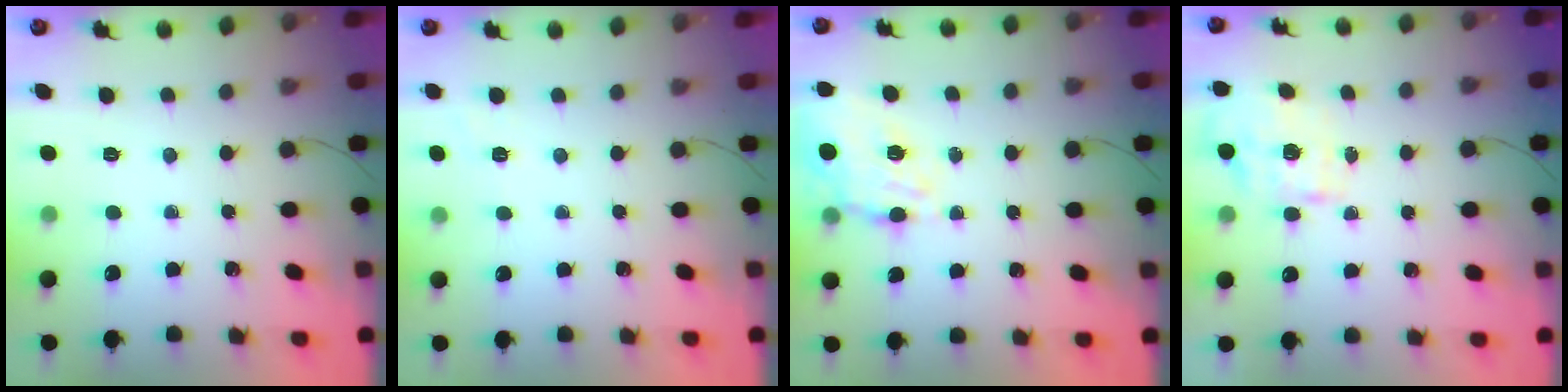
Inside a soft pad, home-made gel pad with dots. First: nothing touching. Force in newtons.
{"total": 2.0, "press": 1.2, "slide": 1.6}
{"total": 14.3, "press": 14.0, "slide": 2.9}
{"total": 1.9, "press": 1.6, "slide": 1.0}